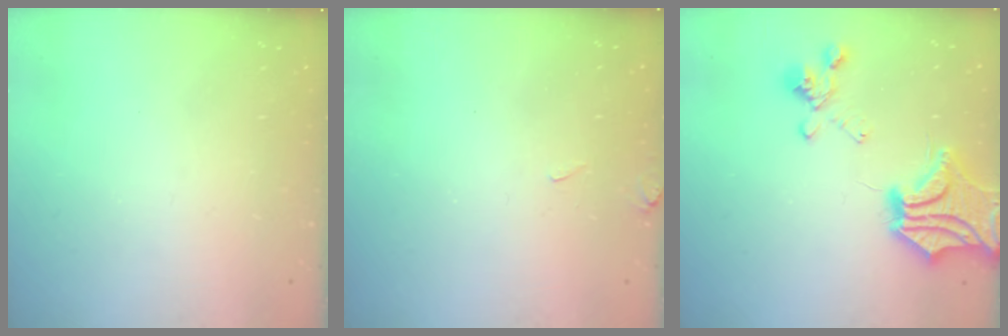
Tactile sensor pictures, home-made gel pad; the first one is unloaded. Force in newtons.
{"total": 4.4, "press": 4.4, "slide": 0.6}
{"total": 5.9, "press": 5.1, "slide": 3.1}